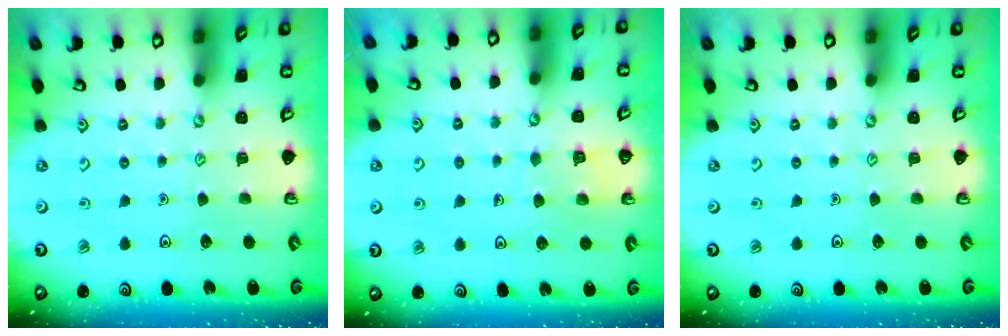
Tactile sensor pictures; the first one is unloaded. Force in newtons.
{"total": 5.8, "press": 5.8, "slide": 0.5}
{"total": 0.0}